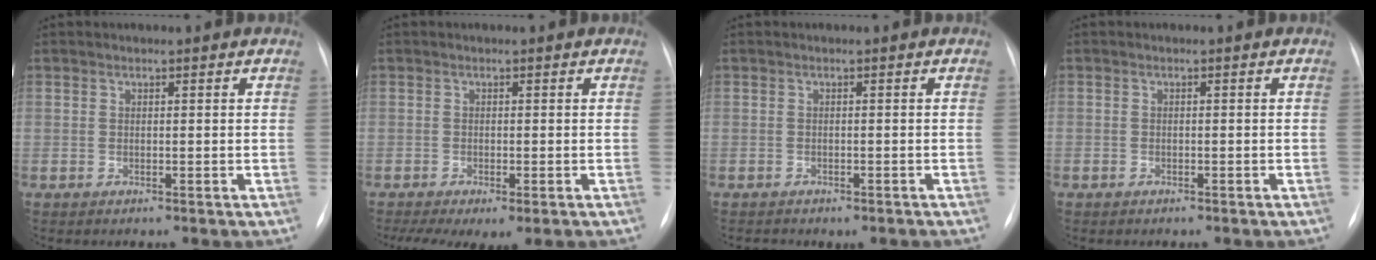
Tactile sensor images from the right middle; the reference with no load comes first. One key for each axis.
{"total": 7.6, "fx": -5.0, "fy": 2.5, "fz": 5.2, "tx": -0.081, "ty": -0.014, "tz": -0.075}
{"total": 2.9, "fx": -2.4, "fy": 1.2, "fz": 1.0, "tx": -0.011, "ty": 0.001, "tz": -0.025}
{"total": 0.8, "fx": -0.6, "fy": 0.5, "fz": 0.2, "tx": -0.008, "ty": 0.002, "tz": -0.010}